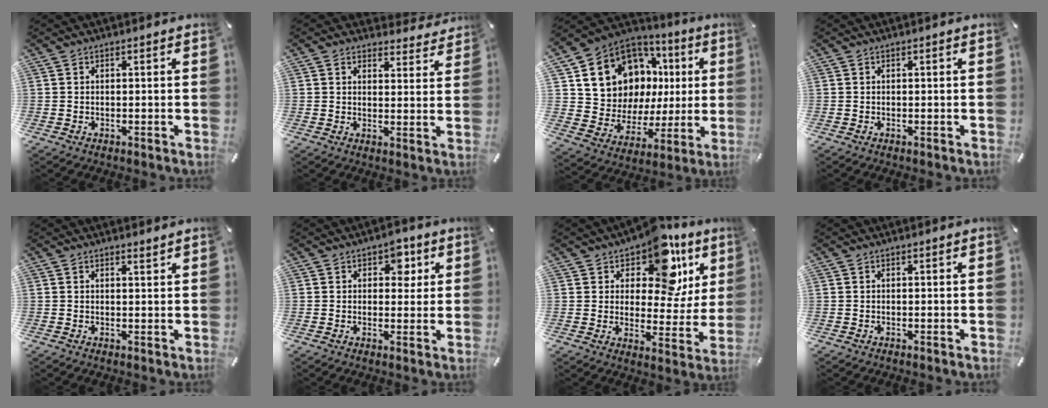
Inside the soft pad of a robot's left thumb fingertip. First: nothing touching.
{"total": 3.5, "force": [2.5, 2.3, 0.7], "torque": [0.000, -0.022, 0.039]}
{"total": 13.6, "force": [6.8, 10.9, 4.5], "torque": [-0.088, -0.059, 0.141]}
{"total": 0.0}
{"total": 1.1, "force": [1.1, 0.1, 0.2], "torque": [-0.004, -0.003, 0.020]}
{"total": 5.0, "force": [2.0, 3.7, 2.7], "torque": [-0.014, -0.009, 0.024]}
{"total": 15.2, "force": [9.5, 8.4, 8.5], "torque": [-0.124, -0.064, 0.164]}
{"total": 0.0}